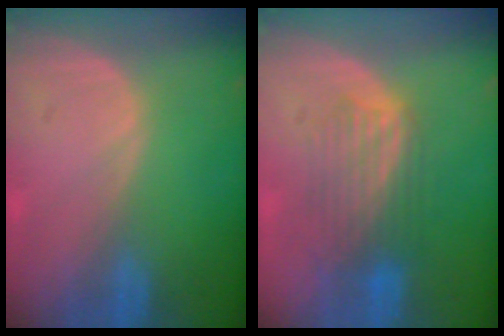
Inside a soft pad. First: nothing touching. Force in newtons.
{"total": 5.9, "press": 5.9, "slide": 0.6}